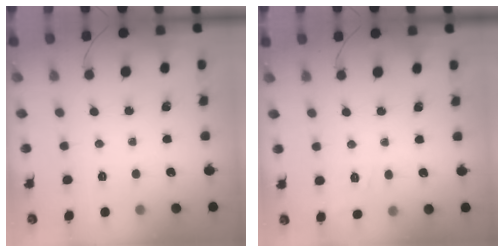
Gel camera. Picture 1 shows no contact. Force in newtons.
{"total": 2.8, "press": 2.2, "slide": 1.7}